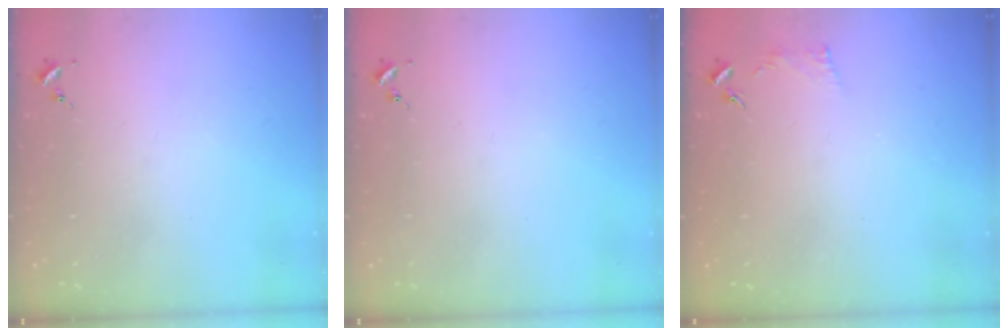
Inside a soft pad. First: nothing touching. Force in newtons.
{"total": 0.0}
{"total": 3.4, "press": 3.3, "slide": 0.5}